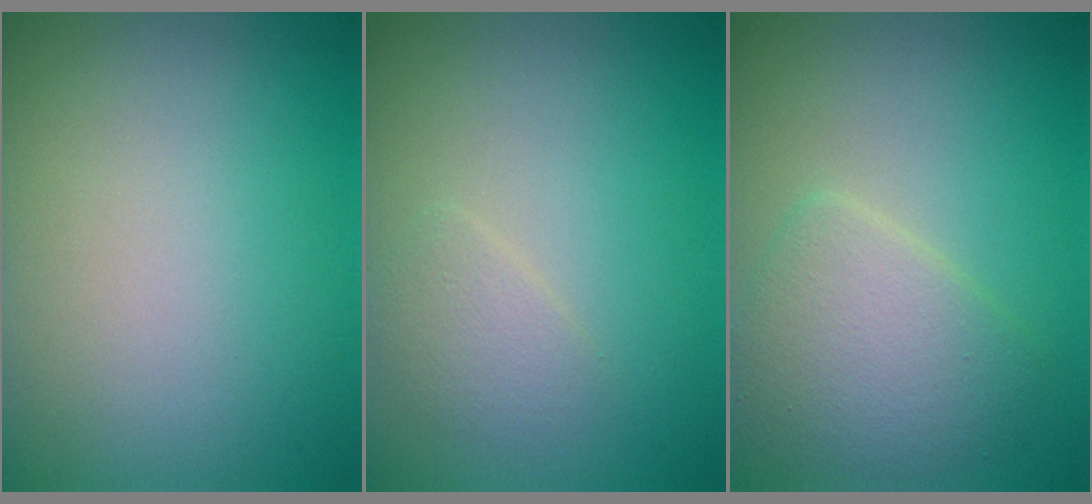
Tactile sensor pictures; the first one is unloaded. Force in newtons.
{"total": 1.5, "press": 1.5, "slide": 0.1}
{"total": 4.0, "press": 4.0, "slide": 0.2}